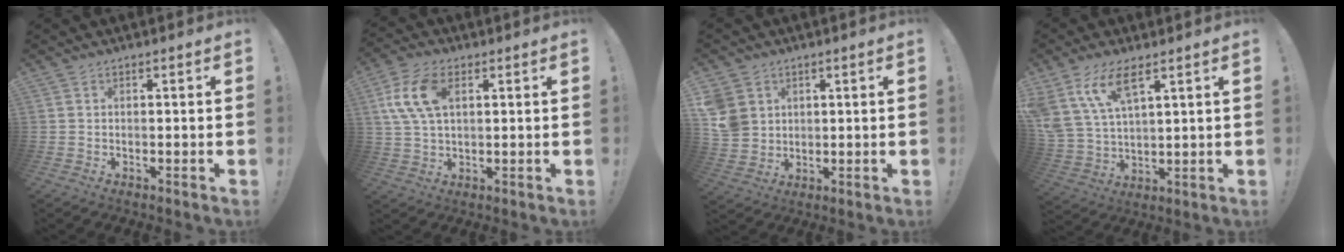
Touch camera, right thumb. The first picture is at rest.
{"total": 11.5, "force": [3.5, 6.7, 8.7], "torque": [-0.176, 0.005, 0.068]}
{"total": 7.9, "force": [2.9, 6.8, 2.8], "torque": [-0.072, -0.018, 0.060]}
{"total": 12.3, "force": [7.9, 5.0, 8.1], "torque": [-0.188, -0.029, 0.147]}